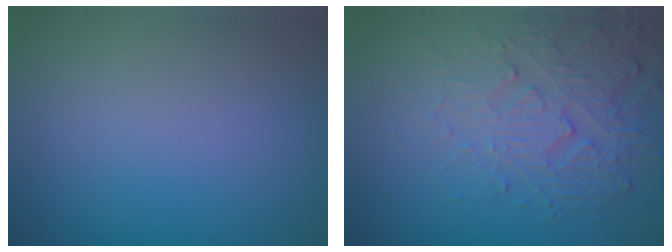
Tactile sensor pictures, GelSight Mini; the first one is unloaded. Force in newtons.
{"total": 4.2, "press": 3.6, "slide": 2.1}